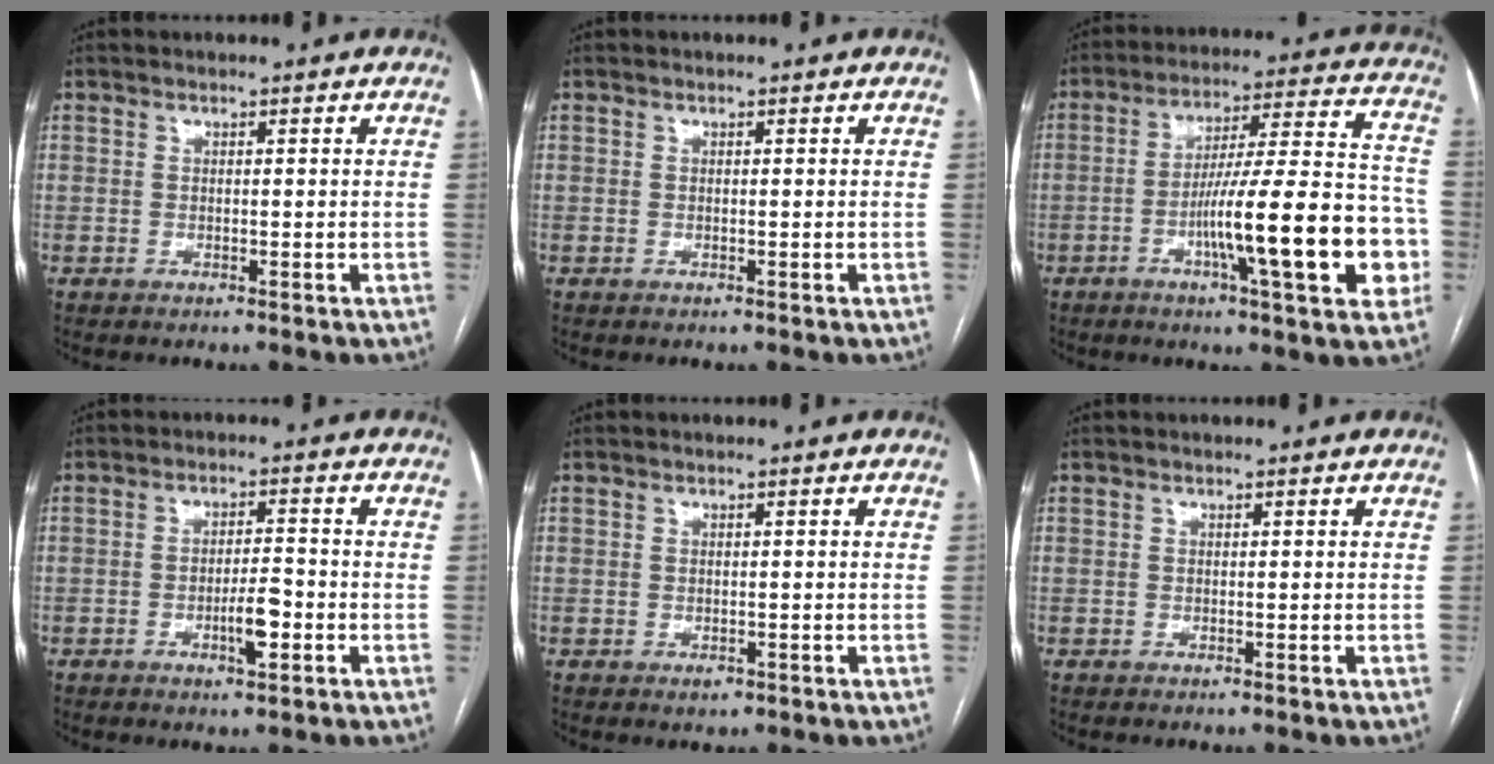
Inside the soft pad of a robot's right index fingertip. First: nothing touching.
{"total": 0.0}
{"total": 19.7, "force": [-5.7, 2.1, 18.8], "torque": [-0.250, 0.020, -0.078]}
{"total": 4.6, "force": [-1.7, 0.9, 4.1], "torque": [-0.070, 0.000, -0.027]}
{"total": 1.1, "force": [-0.5, 0.7, 0.6], "torque": [-0.006, 0.001, -0.004]}
{"total": 0.0}